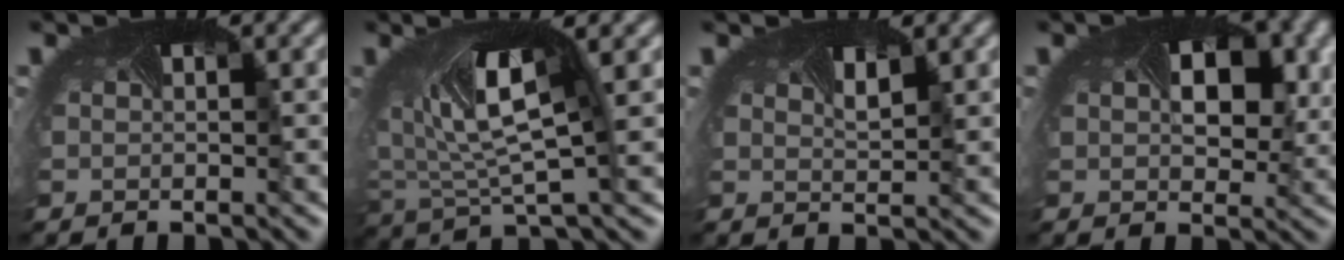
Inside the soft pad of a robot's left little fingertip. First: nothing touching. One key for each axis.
{"total": 6.1, "fx": 1.5, "fy": 2.6, "fz": 5.4, "tx": -0.123, "ty": -0.002, "tz": 0.021}
{"total": 1.6, "fx": 0.9, "fy": 0.7, "fz": 1.0, "tx": -0.019, "ty": 0.000, "tz": 0.011}
{"total": 6.0, "fx": 1.2, "fy": 3.8, "fz": 4.4, "tx": -0.072, "ty": -0.001, "tz": 0.017}